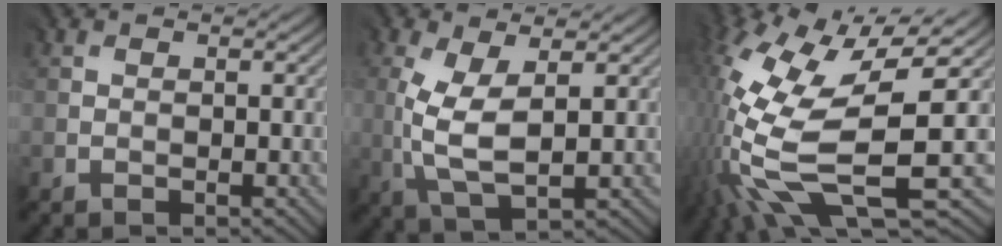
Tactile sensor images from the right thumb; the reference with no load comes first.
{"total": 5.9, "force": [0.5, 2.3, 5.4], "torque": [-0.137, 0.000, 0.013]}
{"total": 14.6, "force": [-2.0, 6.6, 12.9], "torque": [-0.317, -0.033, -0.012]}